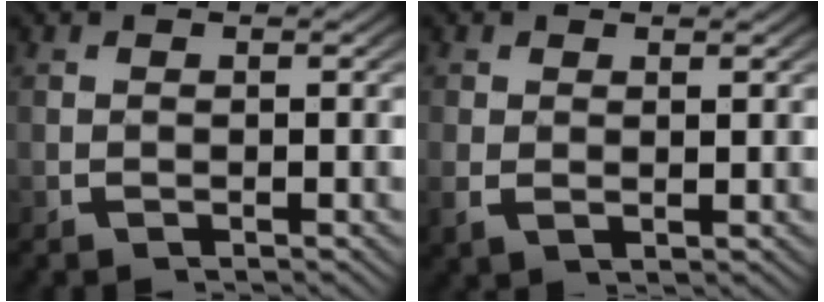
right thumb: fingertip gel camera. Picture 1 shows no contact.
{"total": 1.3, "force": [0.6, 0.5, 1.0], "torque": [-0.023, -0.007, 0.021]}